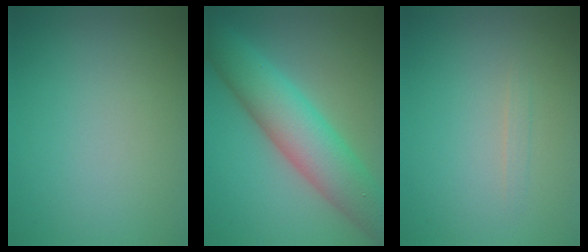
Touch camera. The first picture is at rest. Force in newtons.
{"total": 8.4, "press": 8.4, "slide": 0.3}
{"total": 0.6, "press": 0.6, "slide": 0.0}